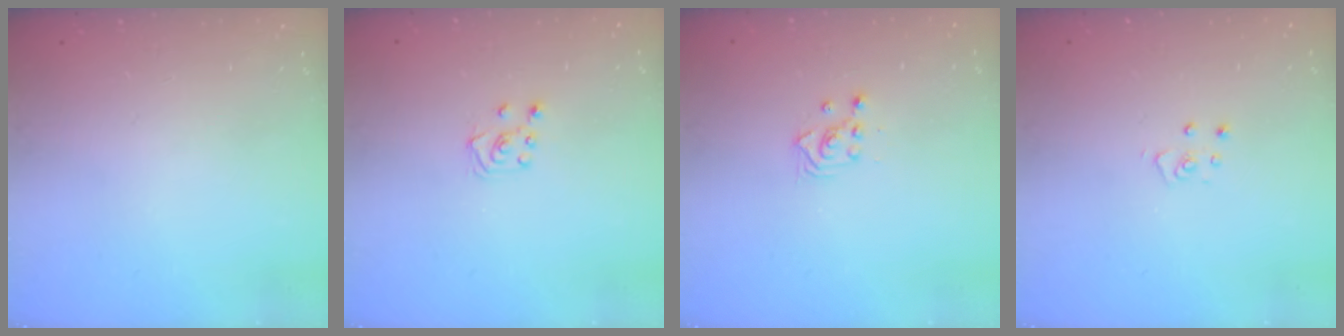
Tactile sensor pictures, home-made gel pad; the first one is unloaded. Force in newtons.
{"total": 5.1, "press": 5.1, "slide": 0.5}
{"total": 2.3, "press": 2.3, "slide": 0.3}
{"total": 3.9, "press": 3.9, "slide": 0.2}